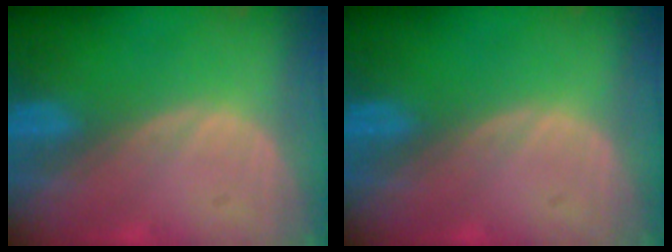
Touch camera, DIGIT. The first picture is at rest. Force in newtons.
{"total": 0.0}